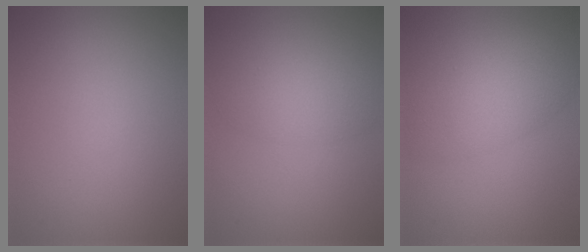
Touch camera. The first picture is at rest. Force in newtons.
{"total": 3.0, "press": 3.0, "slide": 0.1}
{"total": 4.4, "press": 4.4, "slide": 0.1}